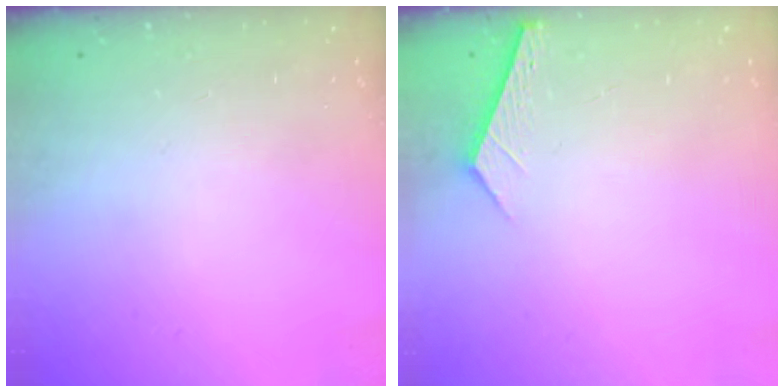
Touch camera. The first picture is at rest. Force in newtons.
{"total": 2.7, "press": 2.7, "slide": 0.3}